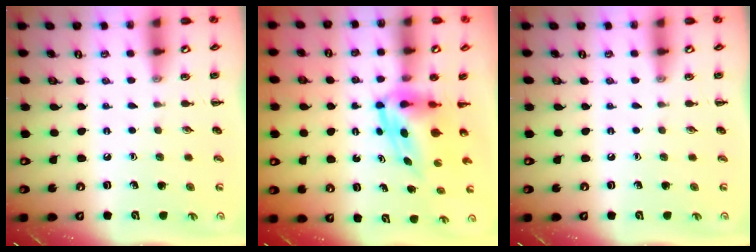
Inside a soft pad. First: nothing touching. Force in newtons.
{"total": 5.0, "press": 4.9, "slide": 0.9}
{"total": 0.0}